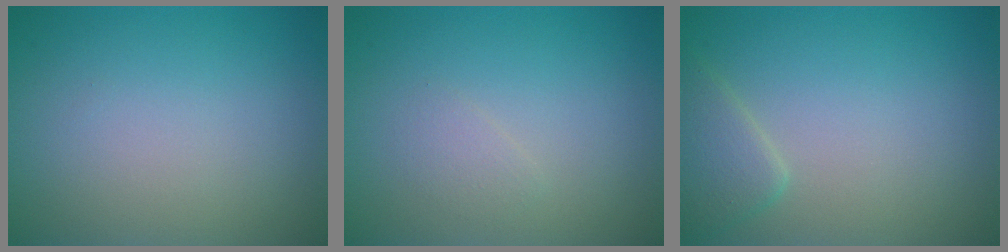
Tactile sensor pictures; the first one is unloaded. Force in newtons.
{"total": 0.9, "press": 0.9, "slide": 0.0}
{"total": 2.2, "press": 2.2, "slide": 0.2}